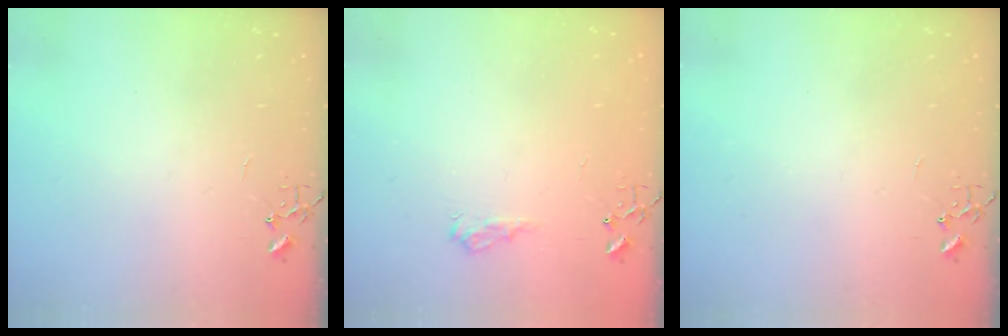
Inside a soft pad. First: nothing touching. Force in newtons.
{"total": 8.2, "press": 8.2, "slide": 0.9}
{"total": 0.0}